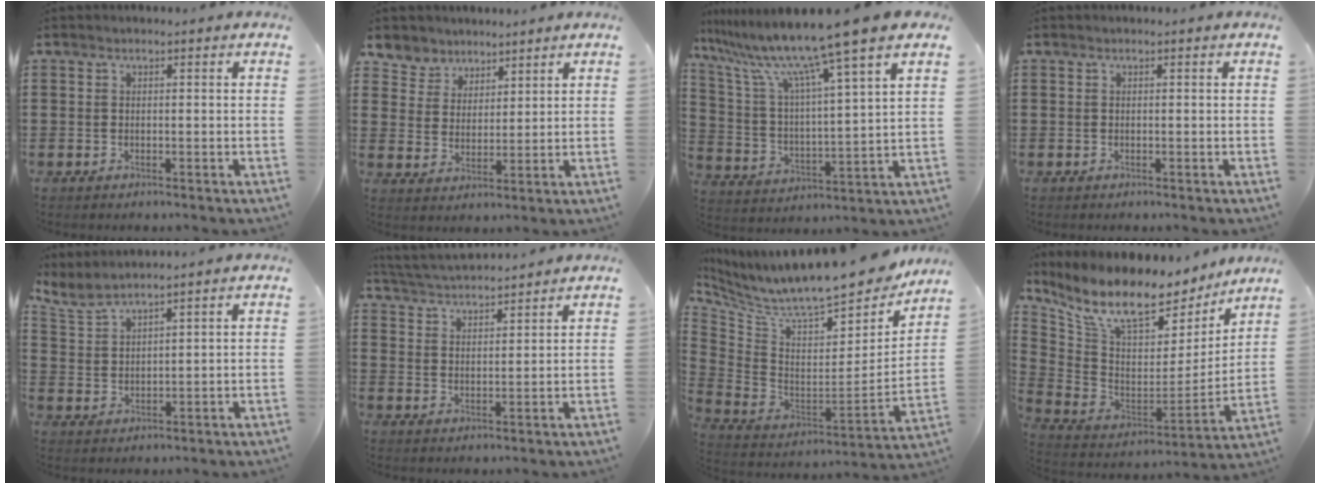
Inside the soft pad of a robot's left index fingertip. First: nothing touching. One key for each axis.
{"total": 5.0, "fx": 4.2, "fy": 2.7, "fz": -0.4, "tx": -0.020, "ty": -0.011, "tz": 0.077}
{"total": 11.3, "fx": 9.3, "fy": -1.0, "fz": 6.4, "tx": -0.162, "ty": -0.061, "tz": 0.146}
{"total": 0.0}
{"total": 4.1, "fx": 3.8, "fy": 0.8, "fz": 1.5, "tx": -0.044, "ty": -0.014, "tz": 0.068}
{"total": 3.7, "fx": 3.7, "fy": -0.1, "fz": 0.4, "tx": -0.023, "ty": -0.019, "tz": 0.063}
{"total": 10.7, "fx": 8.7, "fy": 2.1, "fz": 5.8, "tx": -0.126, "ty": -0.070, "tz": 0.143}
{"total": 10.9, "fx": 8.1, "fy": 4.0, "fz": 6.1, "tx": -0.148, "ty": -0.054, "tz": 0.141}